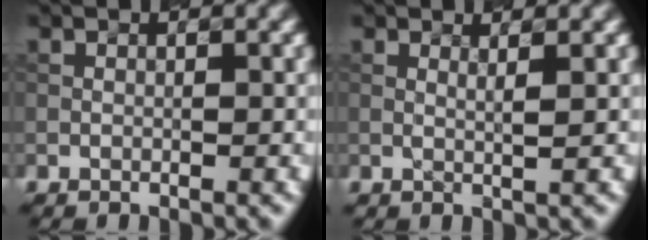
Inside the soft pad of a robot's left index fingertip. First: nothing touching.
{"total": 1.3, "force": [0.7, 0.4, 1.0], "torque": [-0.012, 0.001, 0.004]}